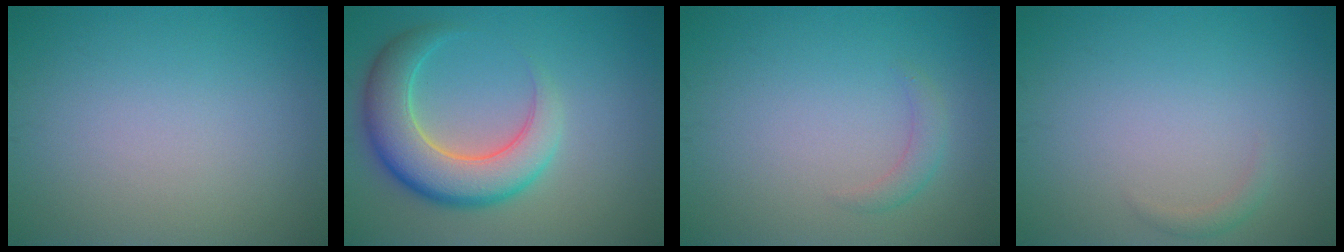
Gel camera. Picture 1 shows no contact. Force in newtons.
{"total": 7.3, "press": 7.3, "slide": 0.6}
{"total": 1.4, "press": 1.4, "slide": 0.0}
{"total": 0.8, "press": 0.8, "slide": 0.1}